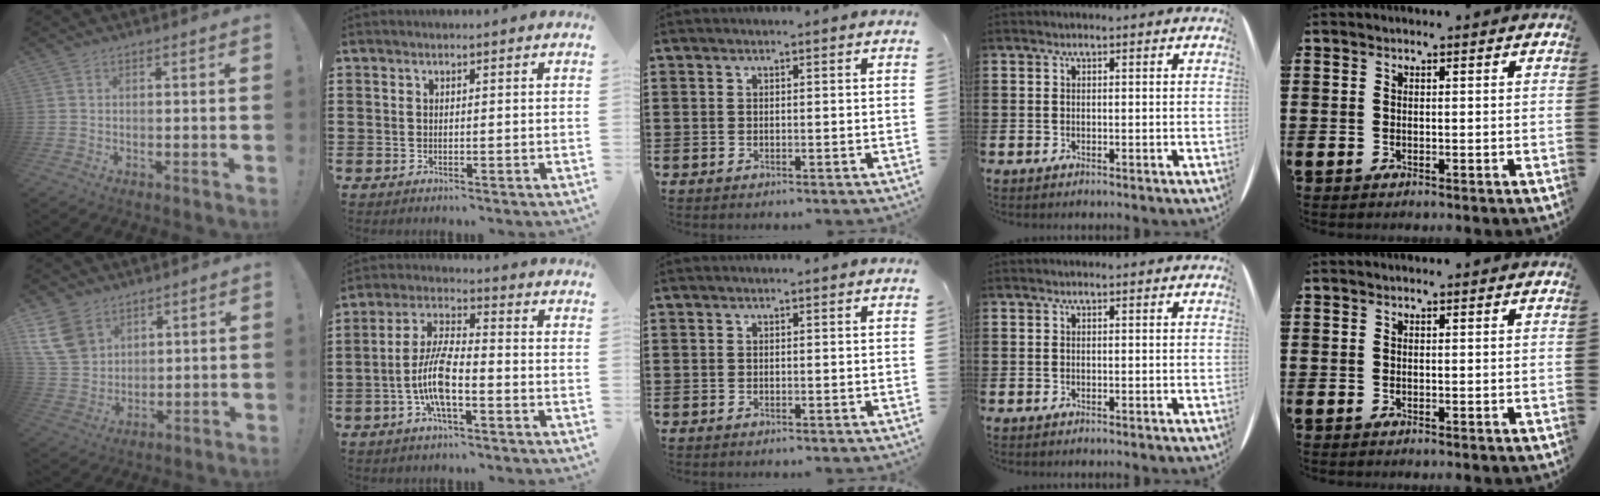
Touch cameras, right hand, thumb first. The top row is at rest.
{"thumb": {"total": 12.5, "force": [6.9, 9.0, 5.4], "torque": [-0.101, -0.032, 0.142]}, "index": {"total": 8.4, "force": [-2.8, 2.5, 7.5], "torque": [-0.172, -0.009, -0.060]}}